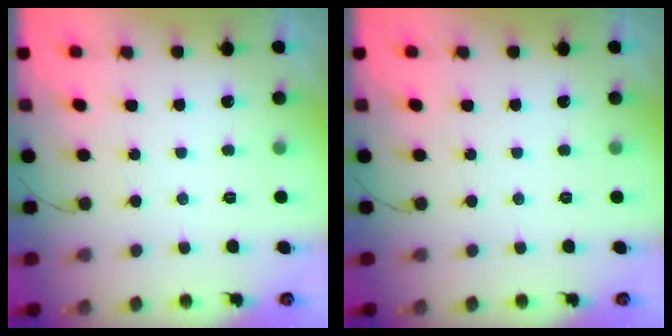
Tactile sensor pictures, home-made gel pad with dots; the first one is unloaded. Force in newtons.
{"total": 0.0}